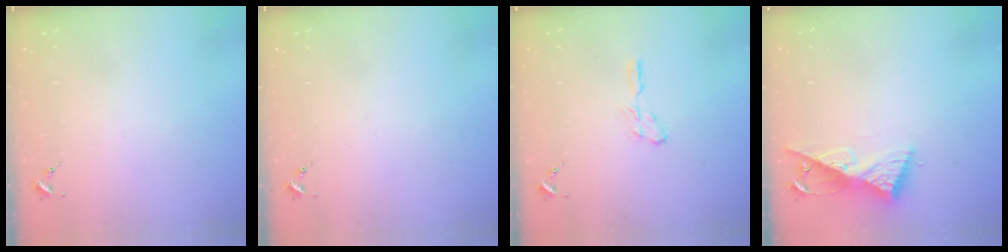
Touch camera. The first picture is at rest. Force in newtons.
{"total": 0.0}
{"total": 4.2, "press": 4.2, "slide": 0.1}
{"total": 10.1, "press": 10.1, "slide": 0.9}